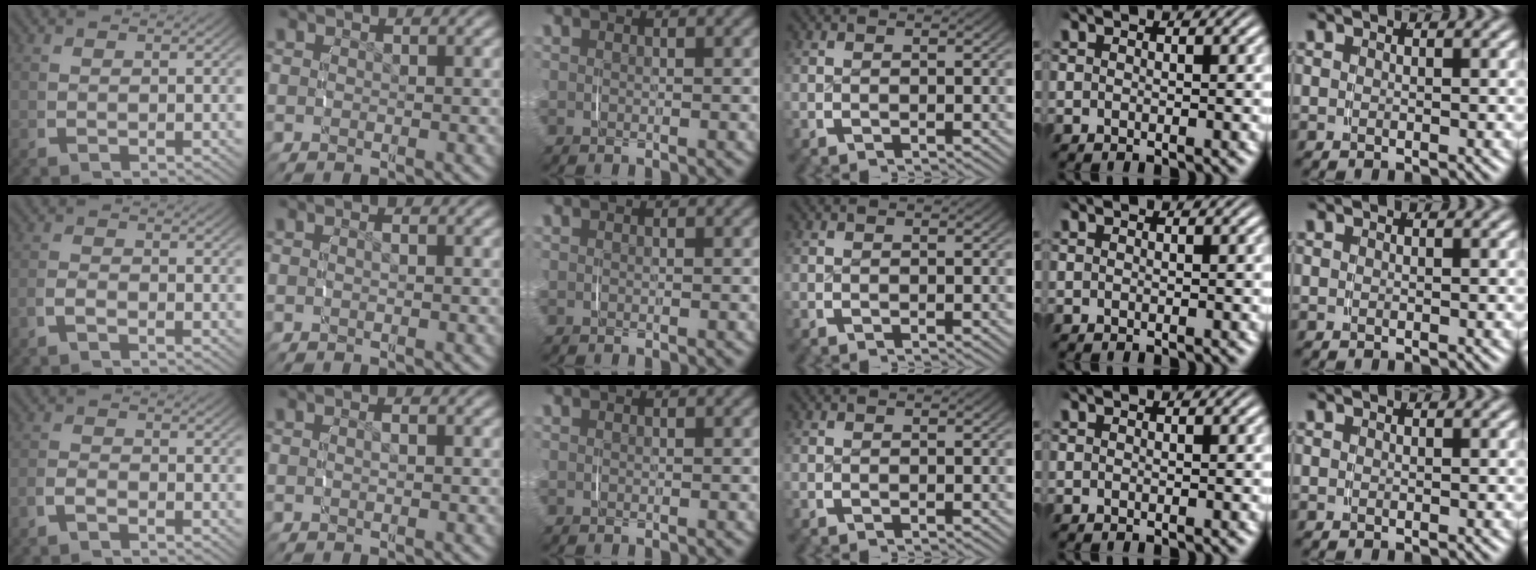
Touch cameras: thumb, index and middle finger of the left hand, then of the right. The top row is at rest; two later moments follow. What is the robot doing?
{"motion": "lift_and_place", "object": "pen bag"}